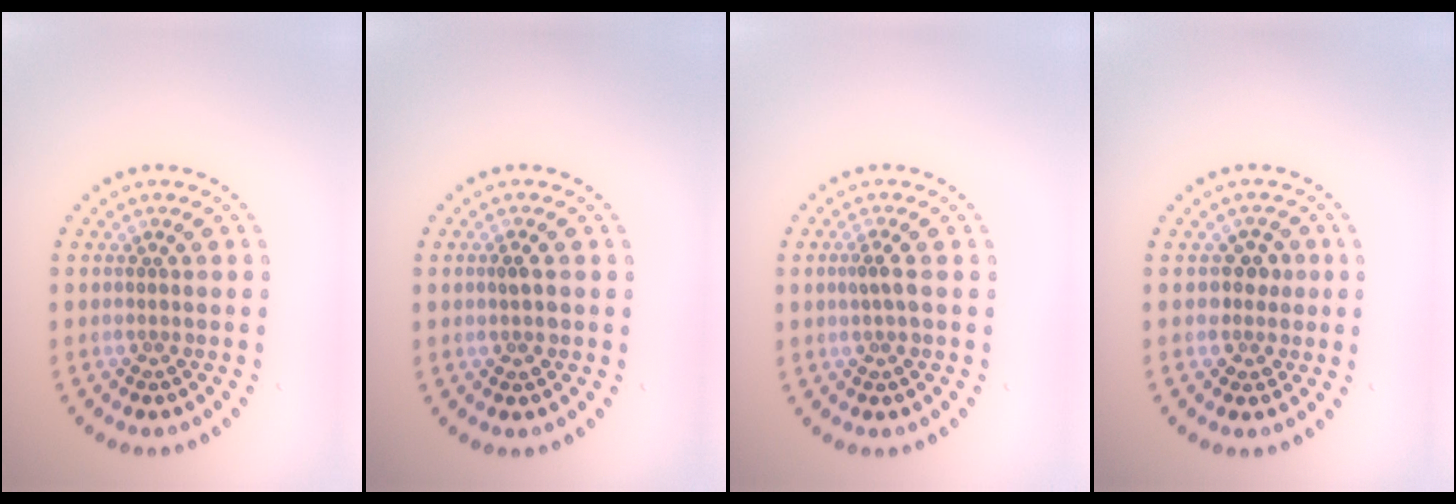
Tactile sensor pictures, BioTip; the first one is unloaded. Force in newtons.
{"total": 1.2, "press": 1.2, "slide": 0.2}
{"total": 1.3, "press": 1.1, "slide": 0.7}
{"total": 1.9, "press": 1.6, "slide": 1.0}